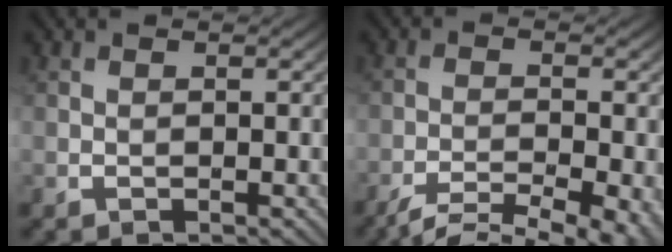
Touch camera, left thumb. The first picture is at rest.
{"total": 9.3, "force": [-7.2, 2.1, 5.5], "torque": [-0.101, -0.020, -0.102]}